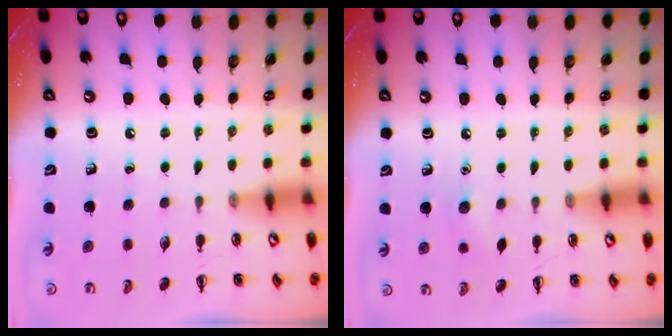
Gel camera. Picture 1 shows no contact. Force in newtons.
{"total": 4.9, "press": 4.7, "slide": 1.4}